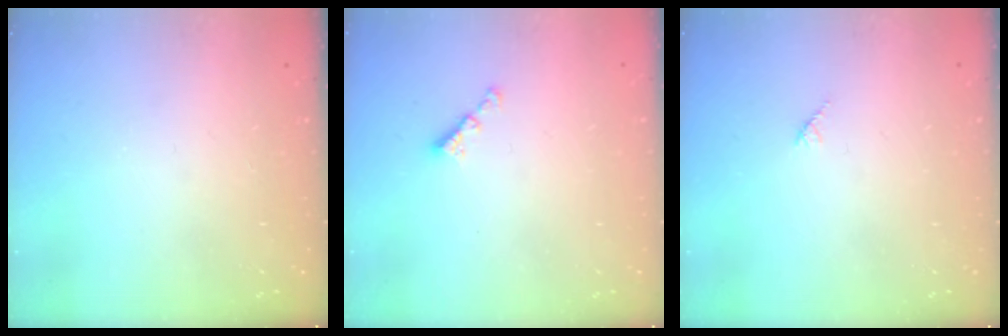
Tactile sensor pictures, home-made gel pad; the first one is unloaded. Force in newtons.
{"total": 2.4, "press": 2.4, "slide": 0.4}
{"total": 3.1, "press": 3.0, "slide": 0.4}